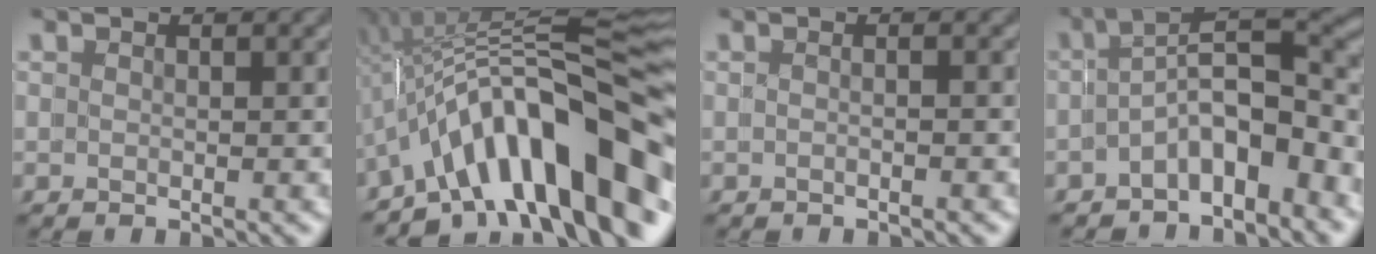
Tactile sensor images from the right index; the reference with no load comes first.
{"total": 15.4, "force": [-2.5, 6.3, 13.8], "torque": [-0.214, 0.004, -0.031]}
{"total": 1.1, "force": [-0.7, -0.9, -0.1], "torque": [0.005, 0.003, -0.012]}
{"total": 7.7, "force": [-3.1, 3.3, 6.2], "torque": [-0.070, -0.006, -0.044]}